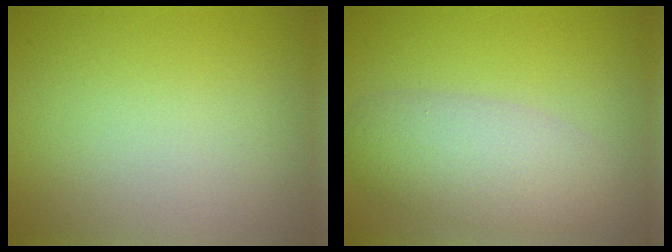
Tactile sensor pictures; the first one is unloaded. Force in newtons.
{"total": 5.0, "press": 5.0, "slide": 0.3}